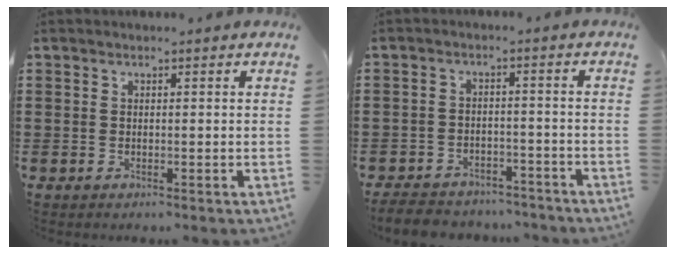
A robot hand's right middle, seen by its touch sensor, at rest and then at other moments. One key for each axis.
{"total": 4.7, "fx": -4.6, "fy": 0.9, "fz": 0.7, "tx": -0.015, "ty": 0.007, "tz": -0.093}